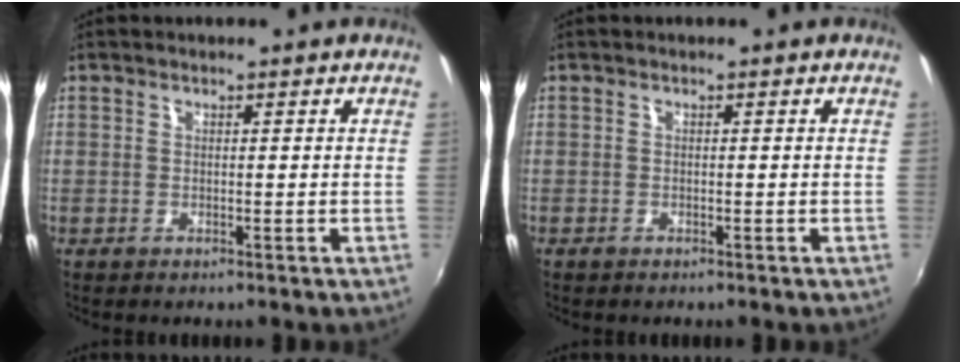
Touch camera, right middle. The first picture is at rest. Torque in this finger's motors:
{"motor_torque": [-0.38, 0.08, -0.04, 0.00]}